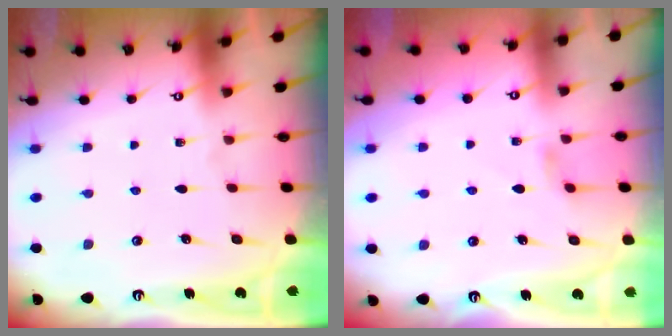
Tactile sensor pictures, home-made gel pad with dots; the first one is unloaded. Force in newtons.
{"total": 2.2, "press": 2.1, "slide": 0.5}